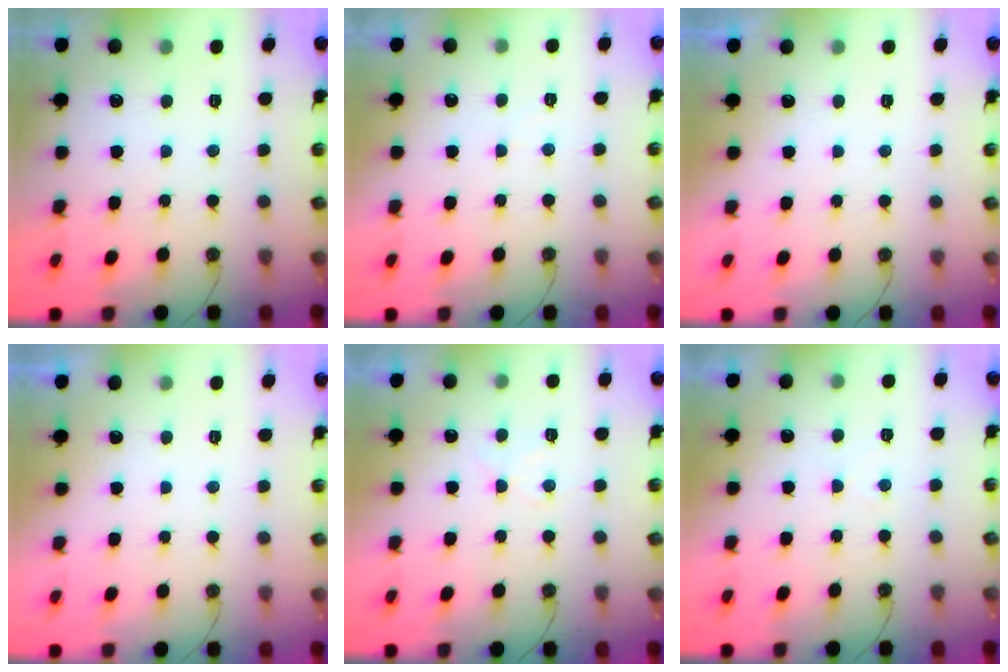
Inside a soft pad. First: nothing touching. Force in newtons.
{"total": 2.8, "press": 2.8, "slide": 0.5}
{"total": 0.0}
{"total": 0.0}
{"total": 7.9, "press": 7.9, "slide": 0.8}
{"total": 2.5, "press": 2.5, "slide": 0.4}